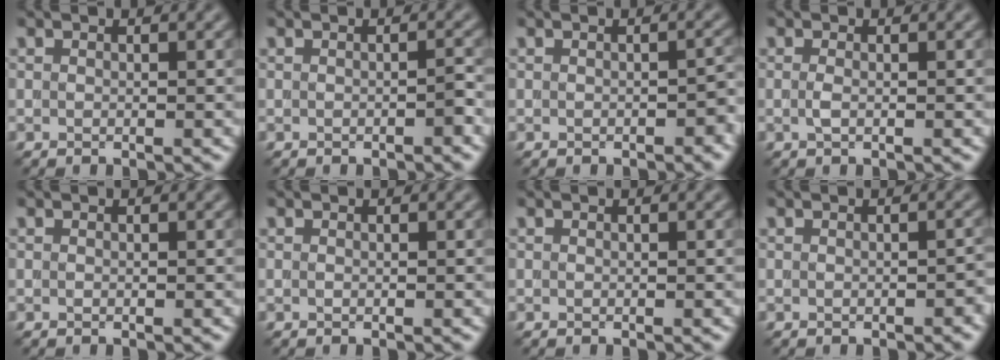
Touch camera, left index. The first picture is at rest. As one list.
[{"total": 0.7, "force": [-0.4, 0.1, 0.5], "torque": [-0.008, 0.003, -0.004]}, {"total": 1.4, "force": [-0.5, 0.8, 1.0], "torque": [-0.015, -0.002, -0.005]}, {"total": 0.8, "force": [-0.1, 0.3, 0.7], "torque": [-0.018, -0.002, -0.003]}, {"total": 0.0}, {"total": 0.0}, {"total": 0.0}, {"total": 0.8, "force": [-0.3, 0.4, 0.6], "torque": [-0.009, -0.001, -0.002]}]